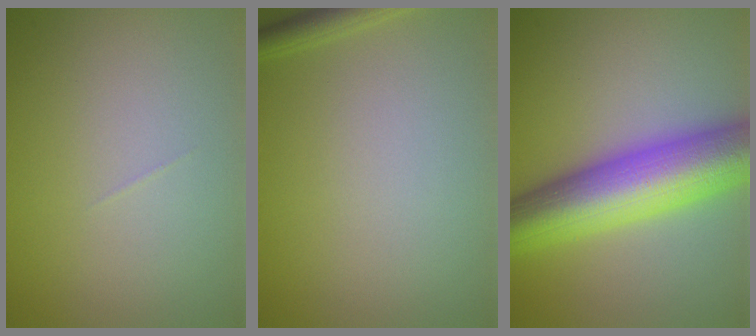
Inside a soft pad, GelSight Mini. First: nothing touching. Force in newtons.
{"total": 1.9, "press": 1.9, "slide": 0.1}
{"total": 10.7, "press": 10.7, "slide": 0.2}